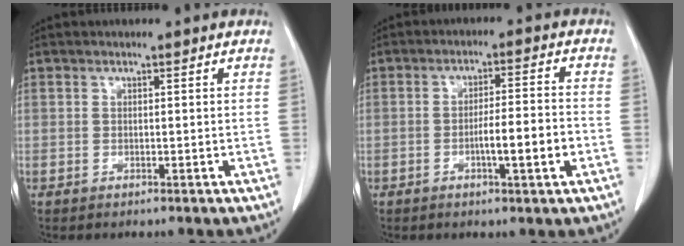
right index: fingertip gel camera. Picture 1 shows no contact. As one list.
[{"total": 6.5, "force": [-2.2, 0.3, 6.2], "torque": [-0.099, 0.004, -0.033]}]